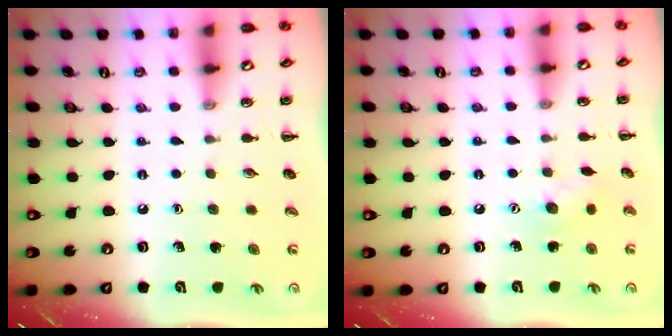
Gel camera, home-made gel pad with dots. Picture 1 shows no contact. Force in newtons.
{"total": 6.5, "press": 6.5, "slide": 0.5}